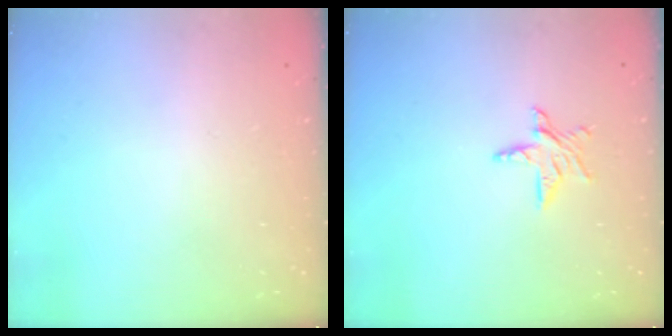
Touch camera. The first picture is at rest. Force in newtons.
{"total": 5.8, "press": 5.8, "slide": 0.2}